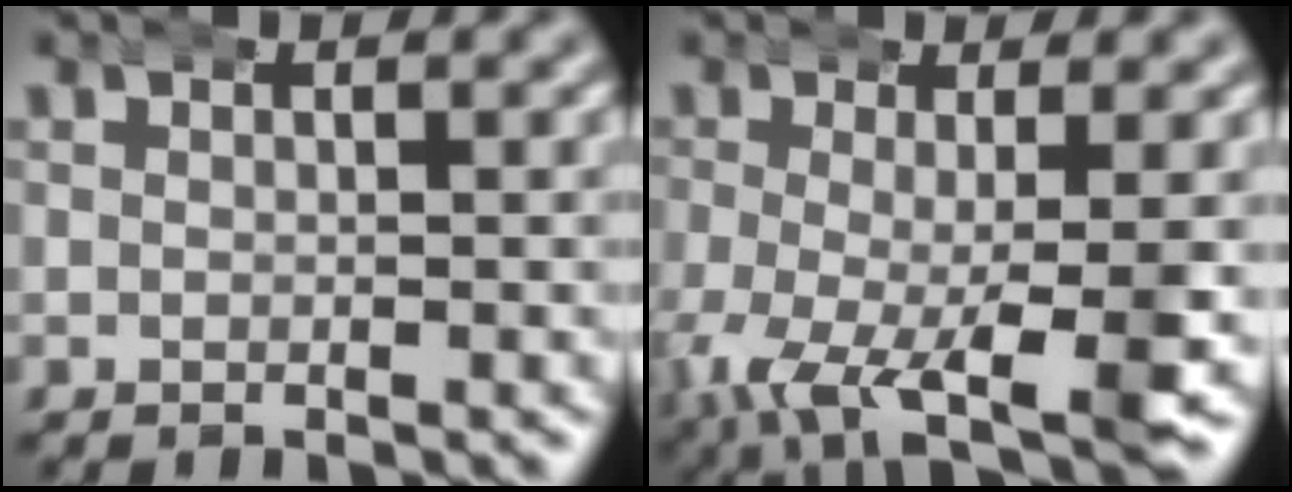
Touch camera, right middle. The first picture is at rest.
{"total": 10.7, "force": [-5.3, 4.7, 8.1], "torque": [-0.154, -0.042, -0.067]}